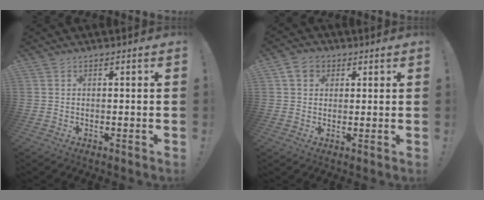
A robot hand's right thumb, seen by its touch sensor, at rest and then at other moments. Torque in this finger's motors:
{"motor_torque": [0.69, 0.88, 0.17, -0.11, 0.00]}